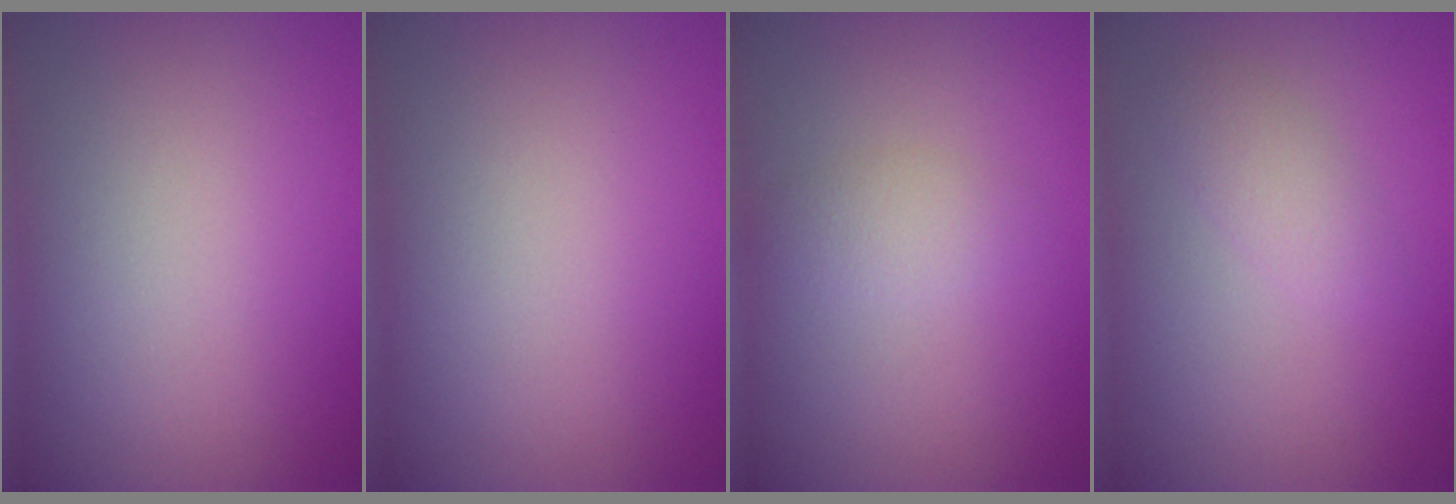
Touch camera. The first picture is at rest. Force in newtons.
{"total": 0.0}
{"total": 1.5, "press": 1.5, "slide": 0.0}
{"total": 1.8, "press": 1.8, "slide": 0.1}